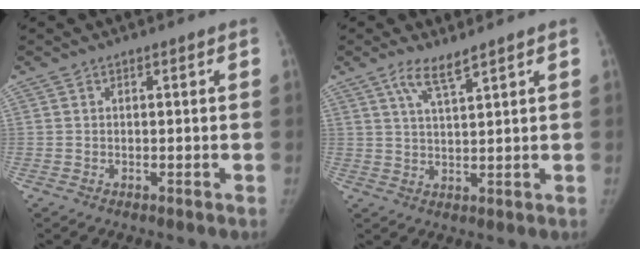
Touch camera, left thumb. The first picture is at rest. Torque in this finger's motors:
{"motor_torque": [0.36, -0.24, 0.59, -0.72, 0.21]}